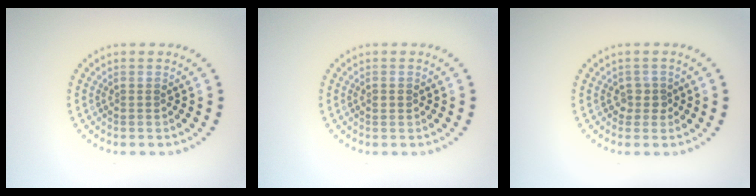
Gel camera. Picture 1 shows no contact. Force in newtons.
{"total": 0.9, "press": 0.9, "slide": 0.0}
{"total": 1.4, "press": 1.1, "slide": 0.8}